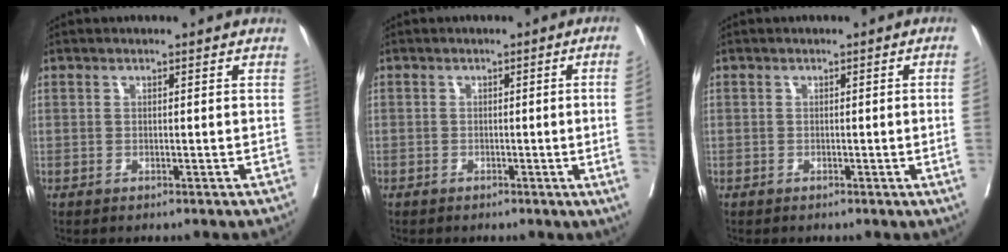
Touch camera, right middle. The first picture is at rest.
{"total": 5.2, "force": [-0.8, -1.8, 4.8], "torque": [-0.047, -0.010, -0.011]}
{"total": 2.5, "force": [-0.4, -1.0, 2.2], "torque": [-0.026, -0.003, -0.003]}